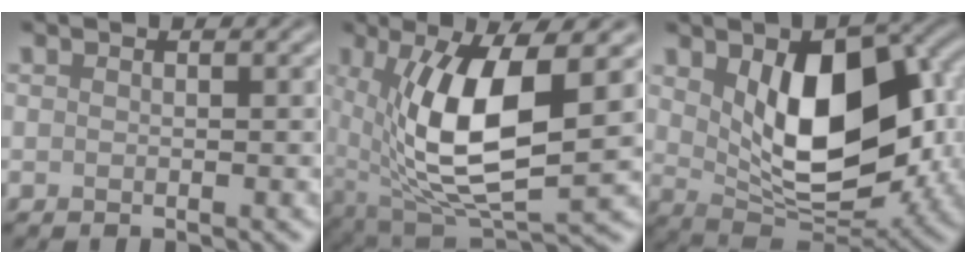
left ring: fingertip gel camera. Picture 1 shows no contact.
{"total": 10.5, "force": [1.6, 3.7, 9.7], "torque": [-0.182, -0.008, 0.032]}
{"total": 10.4, "force": [1.3, 6.0, 8.4], "torque": [-0.137, -0.017, 0.037]}